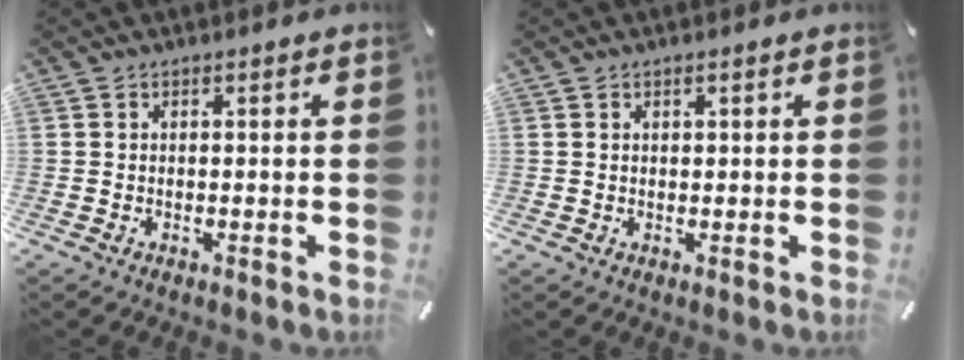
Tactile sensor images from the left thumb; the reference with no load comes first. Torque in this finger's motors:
{"motor_torque": [-0.50, -0.50, -0.02, 0.14, -0.03]}